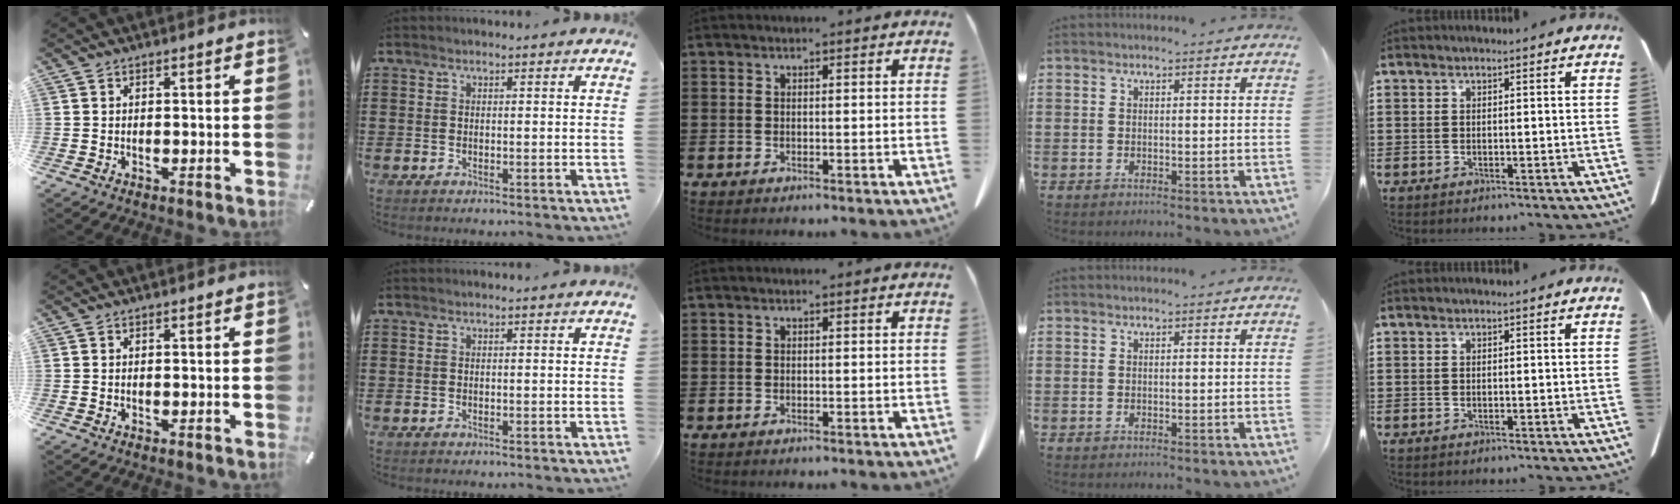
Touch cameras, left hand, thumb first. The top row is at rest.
{}